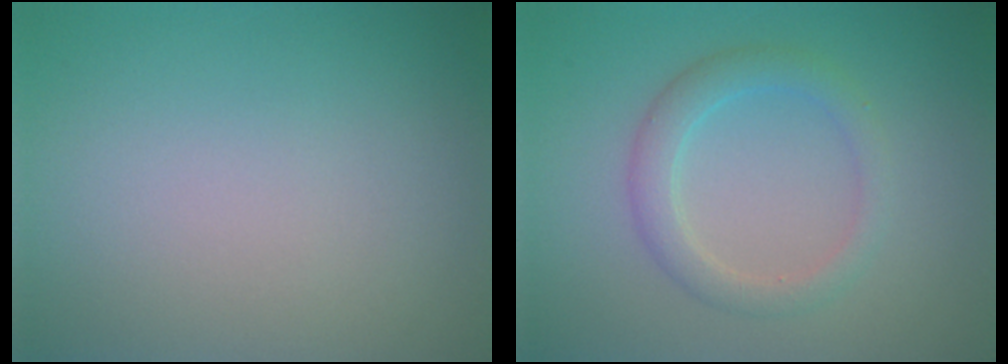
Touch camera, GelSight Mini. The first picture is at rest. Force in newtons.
{"total": 2.7, "press": 2.7, "slide": 0.2}